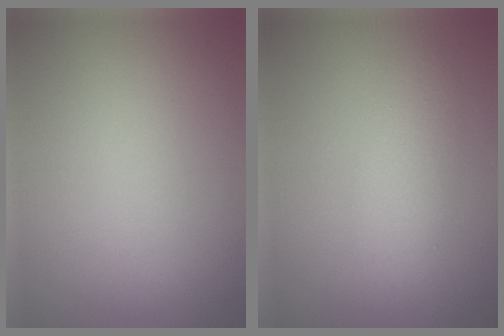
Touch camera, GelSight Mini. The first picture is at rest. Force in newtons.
{"total": 2.8, "press": 2.8, "slide": 0.1}